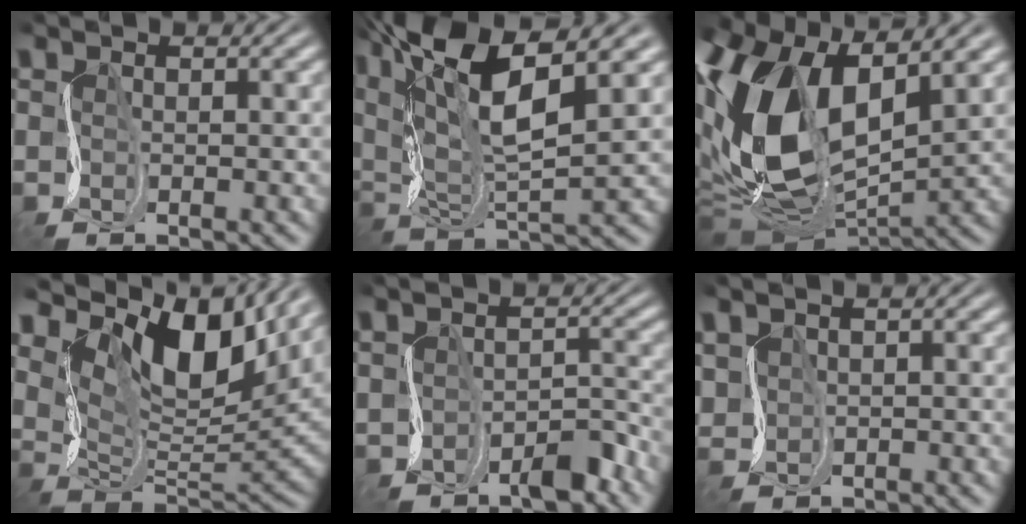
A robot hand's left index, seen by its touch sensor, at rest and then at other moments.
{"total": 13.4, "force": [6.7, 4.0, 10.9], "torque": [-0.211, 0.021, 0.114]}
{"total": 14.7, "force": [2.6, 7.9, 12.1], "torque": [-0.268, 0.001, 0.039]}
{"total": 13.1, "force": [7.3, 5.2, 9.5], "torque": [-0.168, 0.014, 0.128]}
{"total": 3.9, "force": [-2.2, 1.7, 2.6], "torque": [-0.036, -0.004, -0.037]}
{"total": 1.5, "force": [0.3, 1.4, 0.6], "torque": [-0.027, -0.002, 0.009]}